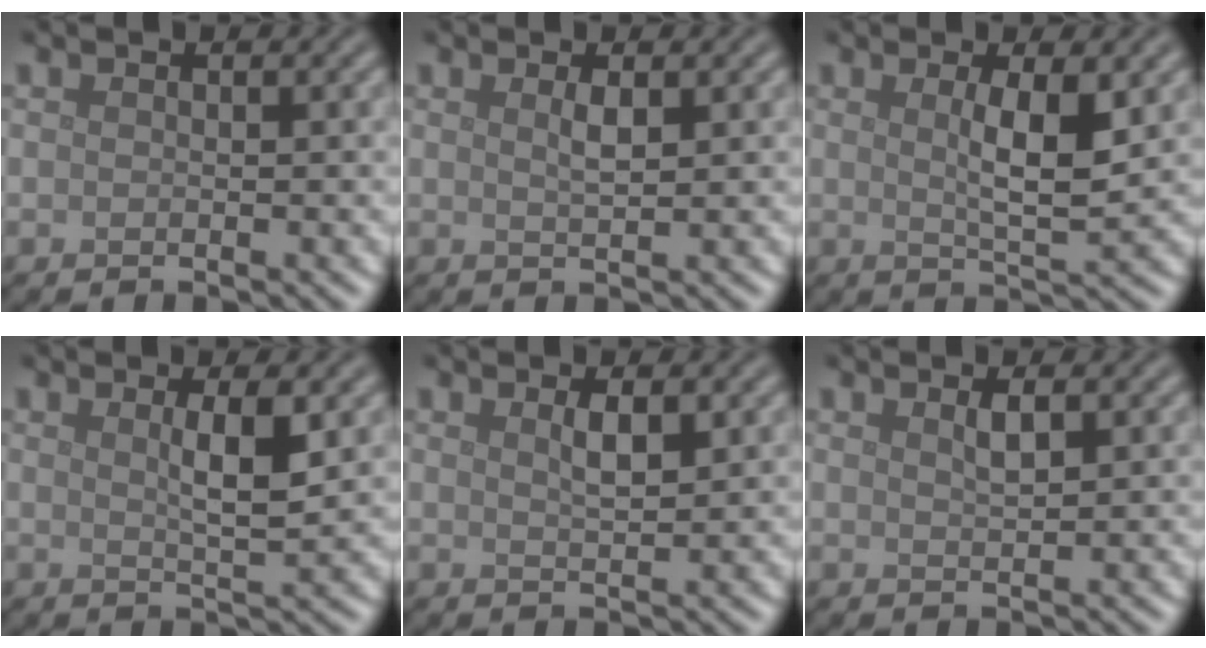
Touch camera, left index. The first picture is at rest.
{"total": 1.3, "force": [0.6, 0.2, 1.1], "torque": [-0.022, 0.000, 0.010]}
{"total": 3.9, "force": [1.0, 0.8, 3.7], "torque": [-0.062, -0.005, 0.018]}
{"total": 3.0, "force": [1.0, 0.5, 2.8], "torque": [-0.046, -0.002, 0.015]}
{"total": 1.8, "force": [0.8, 0.4, 1.5], "torque": [-0.027, 0.000, 0.014]}
{"total": 1.3, "force": [0.7, 0.3, 1.0], "torque": [-0.020, 0.001, 0.012]}